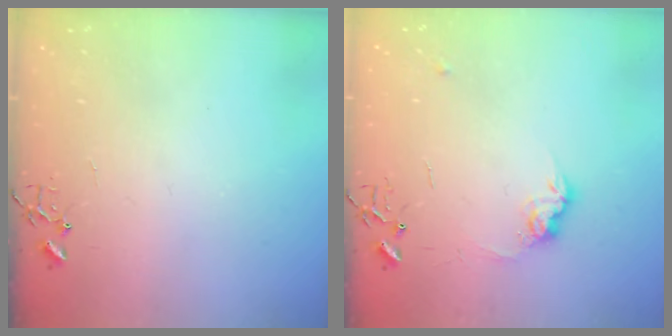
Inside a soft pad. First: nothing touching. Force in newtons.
{"total": 9.4, "press": 9.3, "slide": 0.5}